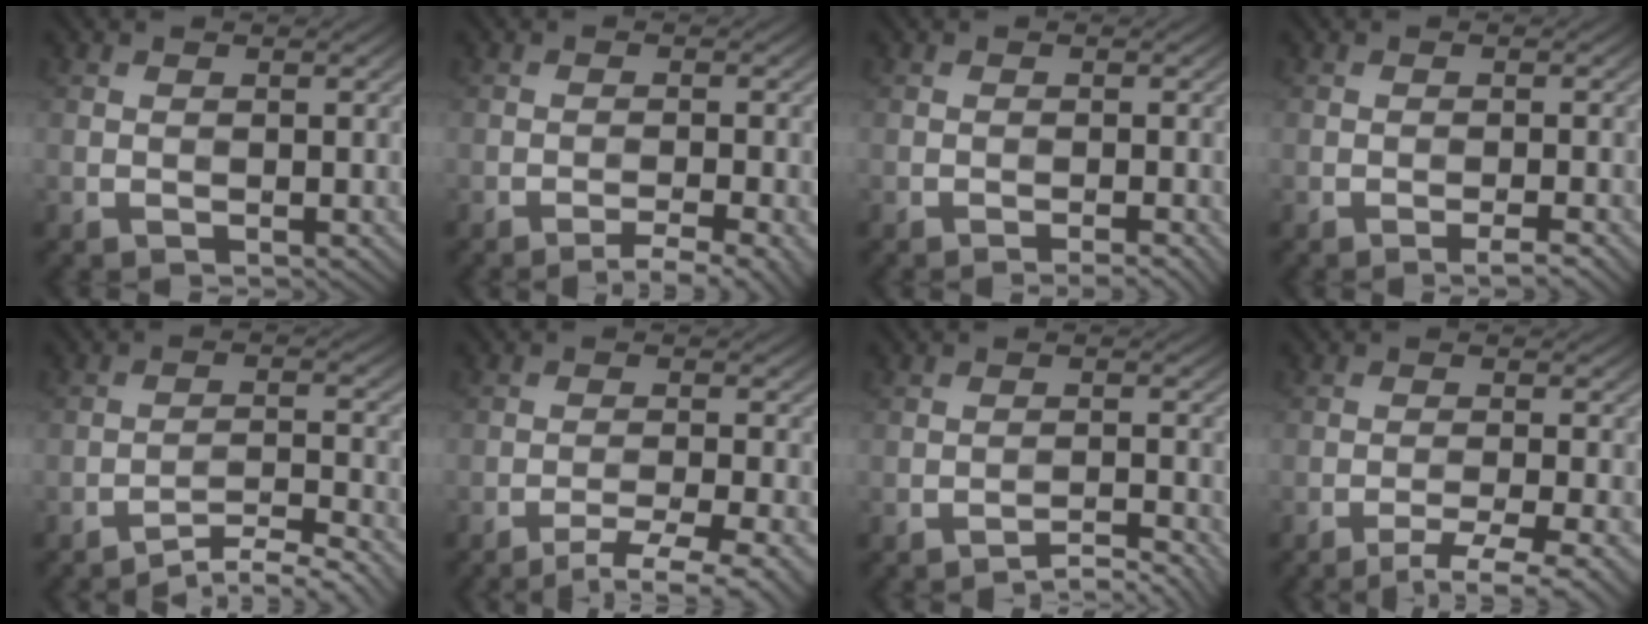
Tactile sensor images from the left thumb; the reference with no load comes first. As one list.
[{"total": 4.0, "force": [-2.7, 0.6, 2.8], "torque": [-0.040, 0.010, -0.046]}, {"total": 1.5, "force": [-1.0, 0.2, 1.1], "torque": [-0.008, 0.006, -0.018]}, {"total": 1.6, "force": [-1.1, 0.0, 1.1], "torque": [-0.013, 0.008, -0.021]}, {"total": 5.6, "force": [-4.9, 0.7, 2.6], "torque": [-0.043, 0.014, -0.080]}, {"total": 5.2, "force": [-3.5, 0.8, 3.7], "torque": [-0.064, 0.006, -0.059]}, {"total": 2.9, "force": [-2.6, 0.2, 1.2], "torque": [-0.008, 0.012, -0.046]}, {"total": 4.4, "force": [-2.8, 0.7, 3.3], "torque": [-0.056, 0.004, -0.048]}]